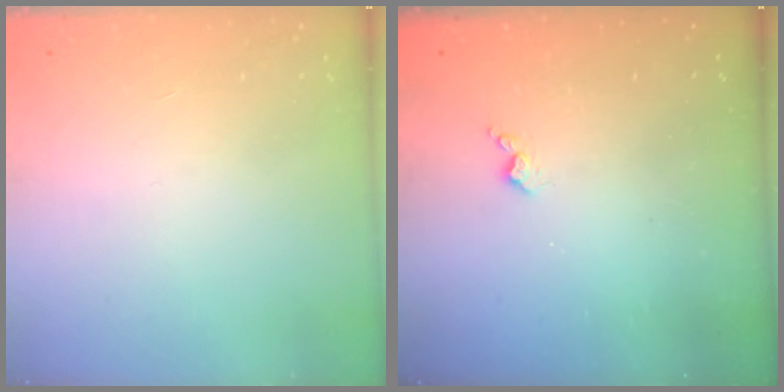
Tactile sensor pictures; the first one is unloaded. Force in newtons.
{"total": 4.0, "press": 4.0, "slide": 0.7}